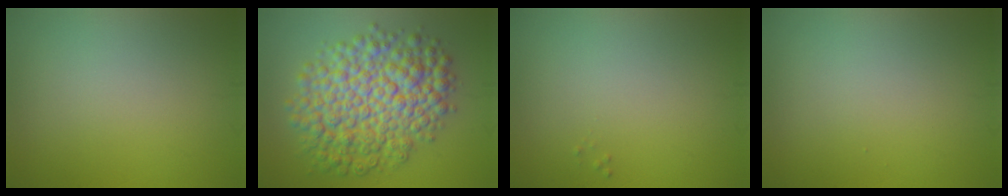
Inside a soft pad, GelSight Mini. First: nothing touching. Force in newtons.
{"total": 9.9, "press": 9.9, "slide": 0.2}
{"total": 0.0}
{"total": 0.0}